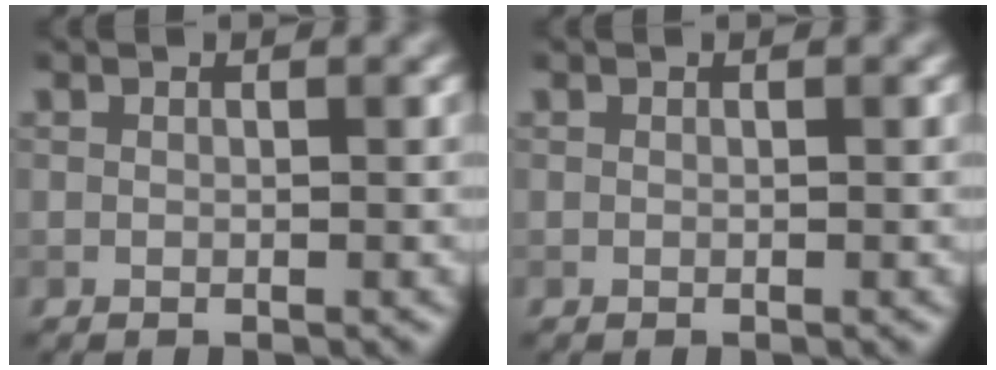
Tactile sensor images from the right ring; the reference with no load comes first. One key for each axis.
{"total": 0.0}